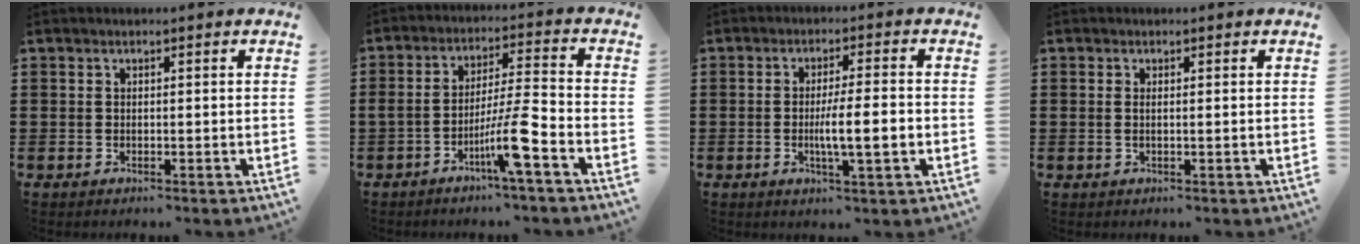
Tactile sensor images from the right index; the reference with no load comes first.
{"total": 9.1, "force": [-4.7, 0.3, 7.7], "torque": [-0.146, -0.005, -0.090]}
{"total": 6.1, "force": [-1.2, 0.8, 6.0], "torque": [-0.102, -0.002, -0.022]}
{"total": 0.9, "force": [0.0, 0.0, 0.9], "torque": [-0.018, -0.004, 0.001]}